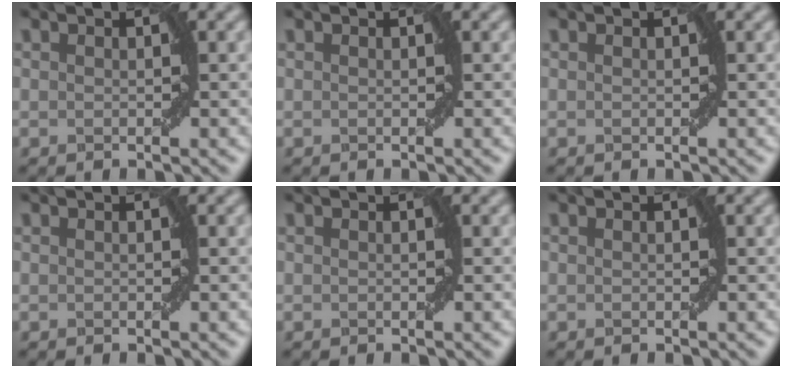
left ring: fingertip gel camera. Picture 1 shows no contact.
{"total": 0.0}
{"total": 0.0}
{"total": 0.0}
{"total": 0.0}
{"total": 0.0}